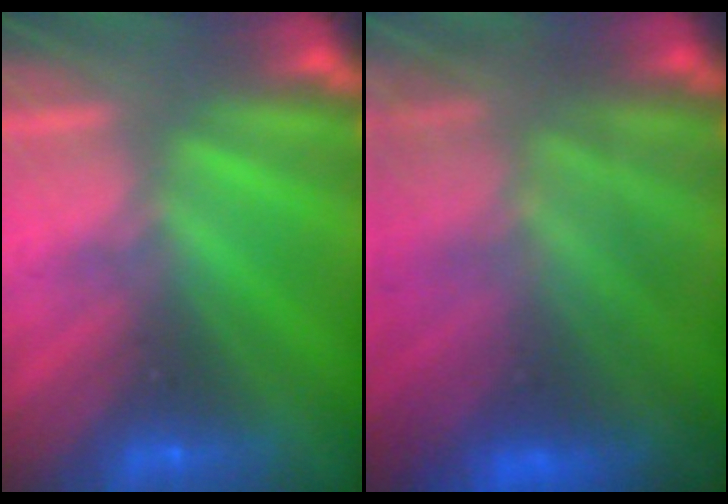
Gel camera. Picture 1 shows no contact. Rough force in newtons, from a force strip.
{"total": 9.2}